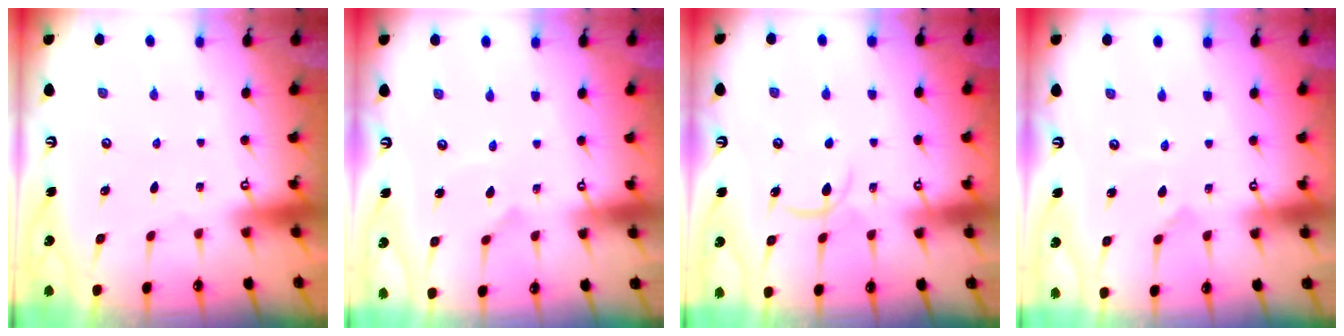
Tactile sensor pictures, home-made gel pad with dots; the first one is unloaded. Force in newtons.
{"total": 2.5, "press": 2.5, "slide": 0.1}
{"total": 6.9, "press": 6.8, "slide": 0.9}
{"total": 2.7, "press": 2.6, "slide": 0.5}